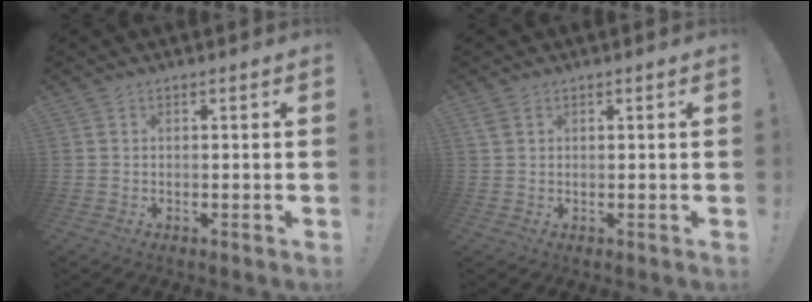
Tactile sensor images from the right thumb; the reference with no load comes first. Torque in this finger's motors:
{"motor_torque": [0.39, 0.29, 0.47, 0.04, 0.04]}